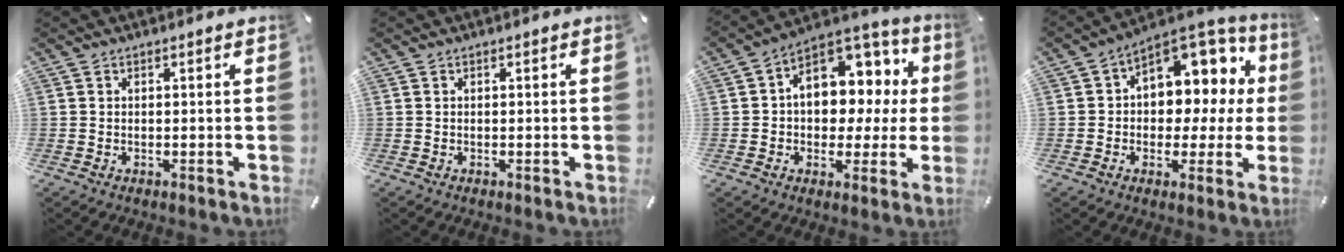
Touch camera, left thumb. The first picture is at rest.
{"total": 0.0}
{"total": 11.2, "force": [2.0, 9.0, 6.3], "torque": [-0.088, -0.021, 0.041]}
{"total": 10.0, "force": [3.3, 7.7, 5.4], "torque": [-0.064, -0.042, 0.063]}